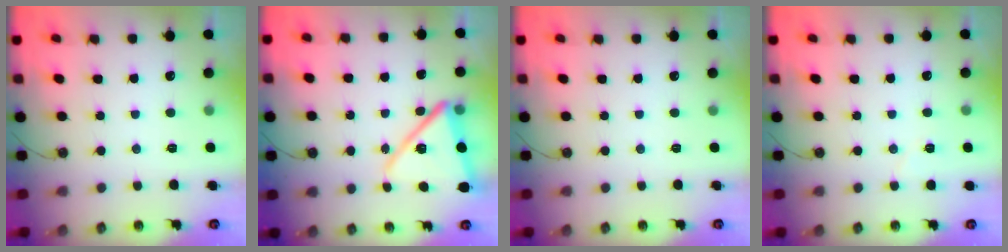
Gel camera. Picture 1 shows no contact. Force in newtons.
{"total": 14.9, "press": 14.8, "slide": 1.5}
{"total": 0.0}
{"total": 3.8, "press": 3.5, "slide": 1.6}